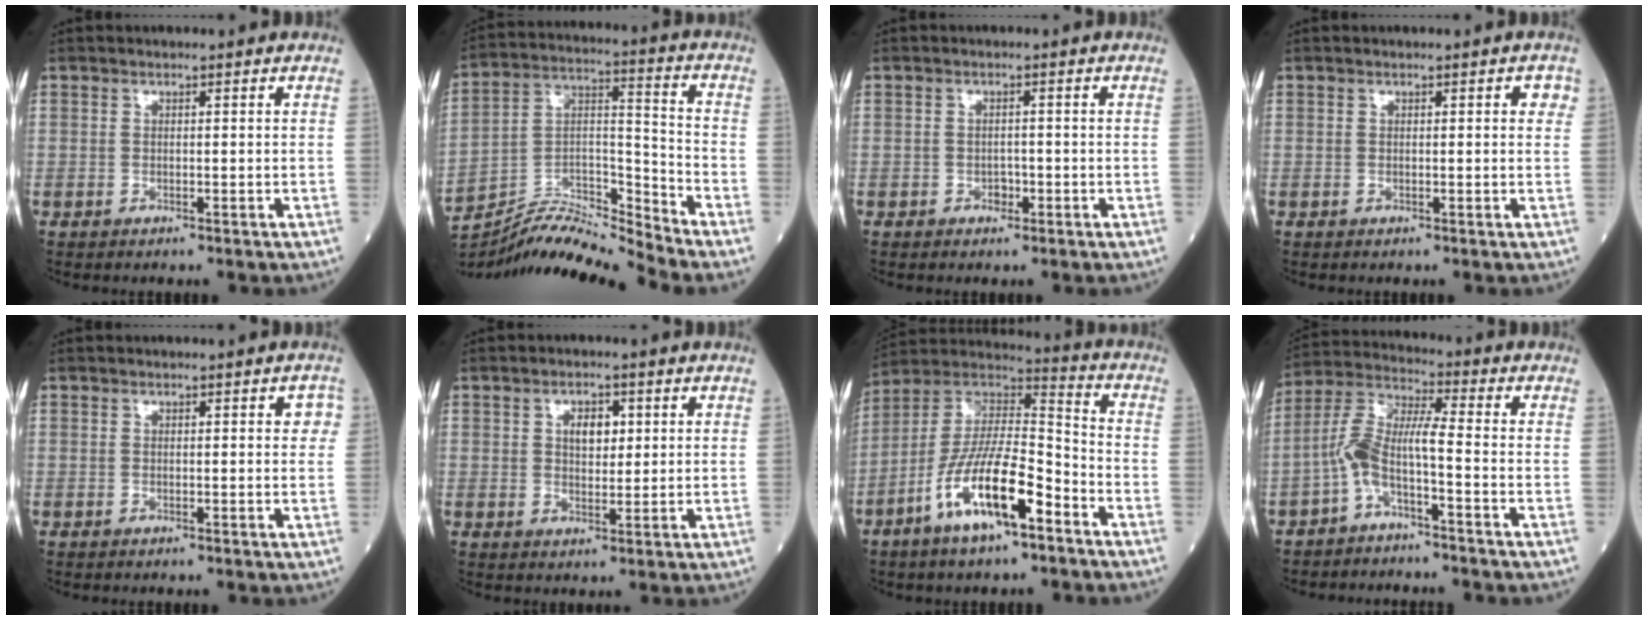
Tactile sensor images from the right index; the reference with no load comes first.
{"total": 12.7, "force": [-12.5, -1.3, 2.2], "torque": [-0.037, 0.048, -0.231]}
{"total": 1.3, "force": [-0.6, 0.9, 0.6], "torque": [-0.002, 0.004, -0.009]}
{"total": 1.7, "force": [0.6, 0.6, 1.5], "torque": [-0.012, 0.003, 0.005]}
{"total": 2.1, "force": [0.6, 0.8, 1.8], "torque": [-0.013, 0.006, 0.005]}
{"total": 3.9, "force": [1.3, 2.2, 2.9], "torque": [-0.047, 0.004, 0.021]}
{"total": 15.1, "force": [-7.4, 3.5, 12.7], "torque": [-0.238, 0.003, -0.134]}
{"total": 6.9, "force": [-3.0, 0.9, 6.2], "torque": [-0.137, 0.026, -0.065]}